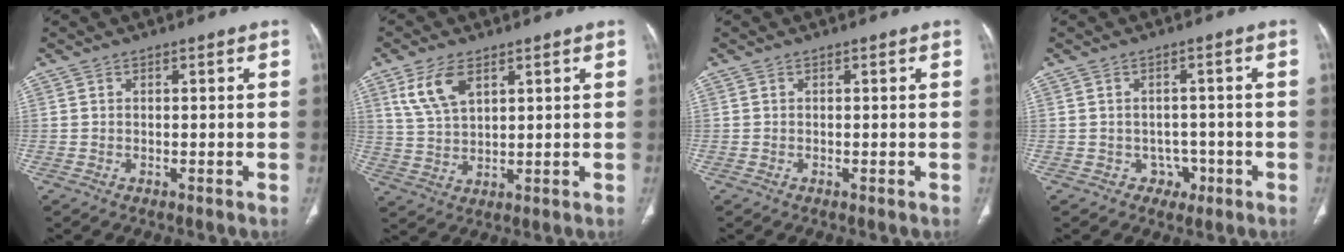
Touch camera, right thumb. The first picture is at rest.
{"total": 7.7, "force": [3.9, 3.8, 5.4], "torque": [-0.103, -0.011, 0.086]}
{"total": 0.0}
{"total": 3.1, "force": [-1.3, 2.7, 0.7], "torque": [0.010, 0.012, -0.017]}